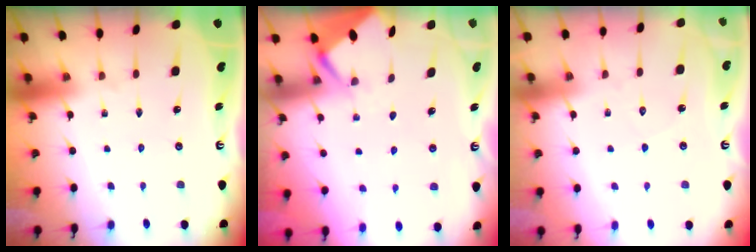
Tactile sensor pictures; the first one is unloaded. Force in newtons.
{"total": 2.6, "press": 2.6, "slide": 0.4}
{"total": 3.9, "press": 3.9, "slide": 0.3}